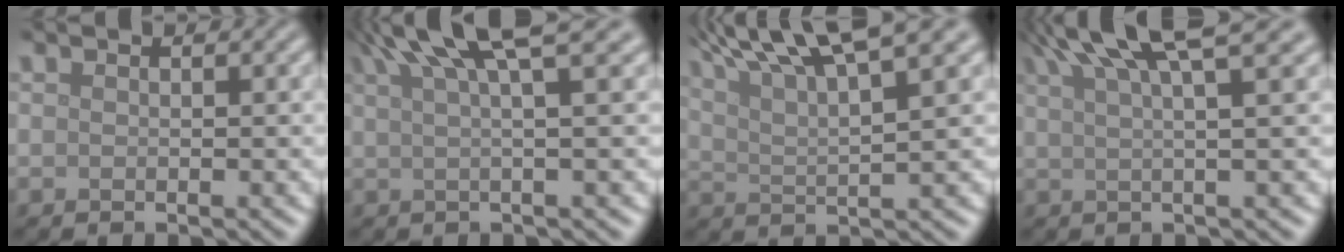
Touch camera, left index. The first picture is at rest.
{"total": 7.5, "force": [4.3, 1.6, 6.0], "torque": [-0.070, 0.028, 0.061]}
{"total": 8.5, "force": [6.0, 1.7, 5.9], "torque": [-0.094, 0.021, 0.097]}
{"total": 8.6, "force": [5.5, 2.0, 6.4], "torque": [-0.073, 0.036, 0.062]}